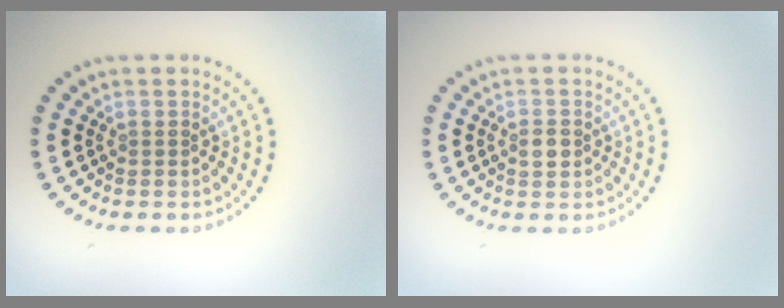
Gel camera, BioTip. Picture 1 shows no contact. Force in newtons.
{"total": 1.5, "press": 1.5, "slide": 0.2}